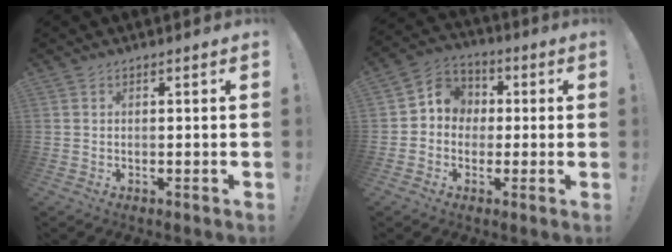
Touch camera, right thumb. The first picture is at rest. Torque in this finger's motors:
{"motor_torque": [-0.29, 0.21, 0.07, -0.12, 0.17]}